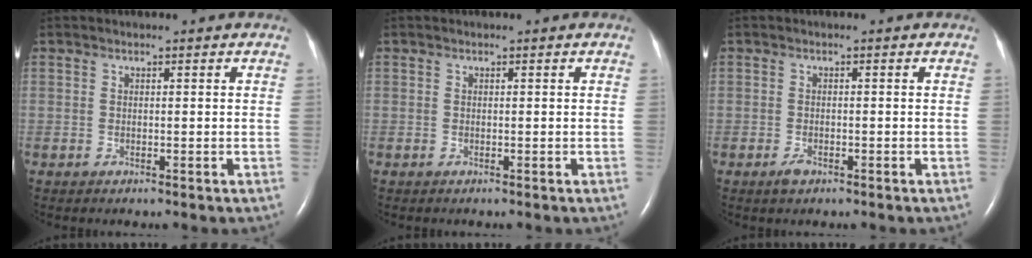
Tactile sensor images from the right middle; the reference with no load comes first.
{"total": 0.0}
{"total": 1.4, "force": [-1.0, 0.6, 0.9], "torque": [-0.024, -0.002, -0.015]}